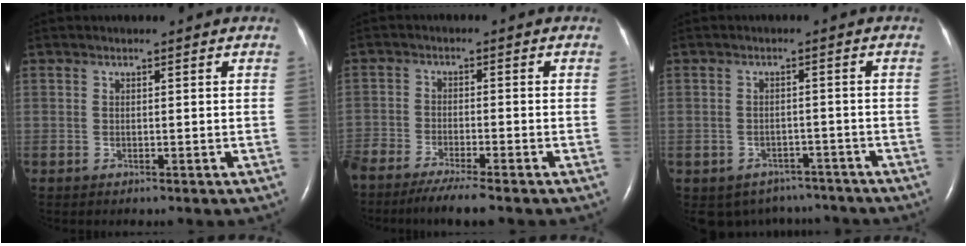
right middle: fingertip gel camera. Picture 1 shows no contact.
{"total": 8.5, "force": [-7.0, 0.4, 4.8], "torque": [-0.076, -0.020, -0.118]}
{"total": 6.8, "force": [-5.6, 3.7, 0.6], "torque": [-0.003, 0.012, -0.070]}